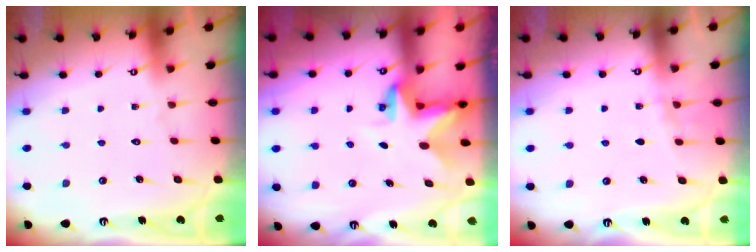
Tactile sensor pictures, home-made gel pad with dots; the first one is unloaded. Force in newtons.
{"total": 3.1, "press": 3.1, "slide": 0.2}
{"total": 4.0, "press": 3.8, "slide": 1.4}